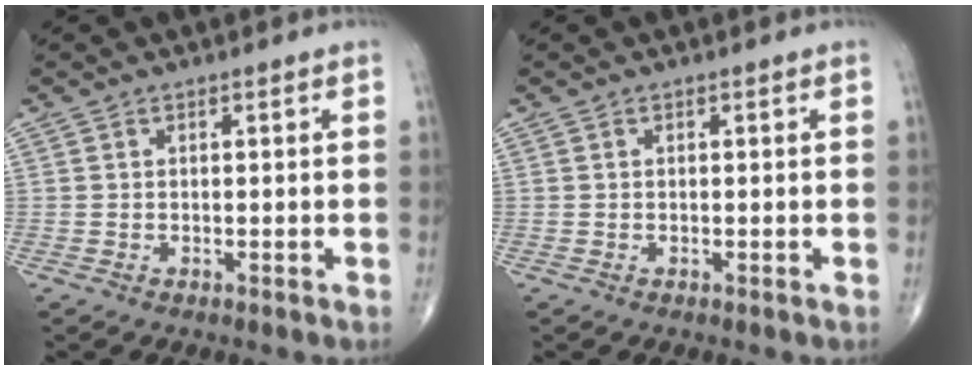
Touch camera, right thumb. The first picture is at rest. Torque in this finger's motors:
{"motor_torque": [0.12, 0.01, -0.17, -0.06, 0.02]}